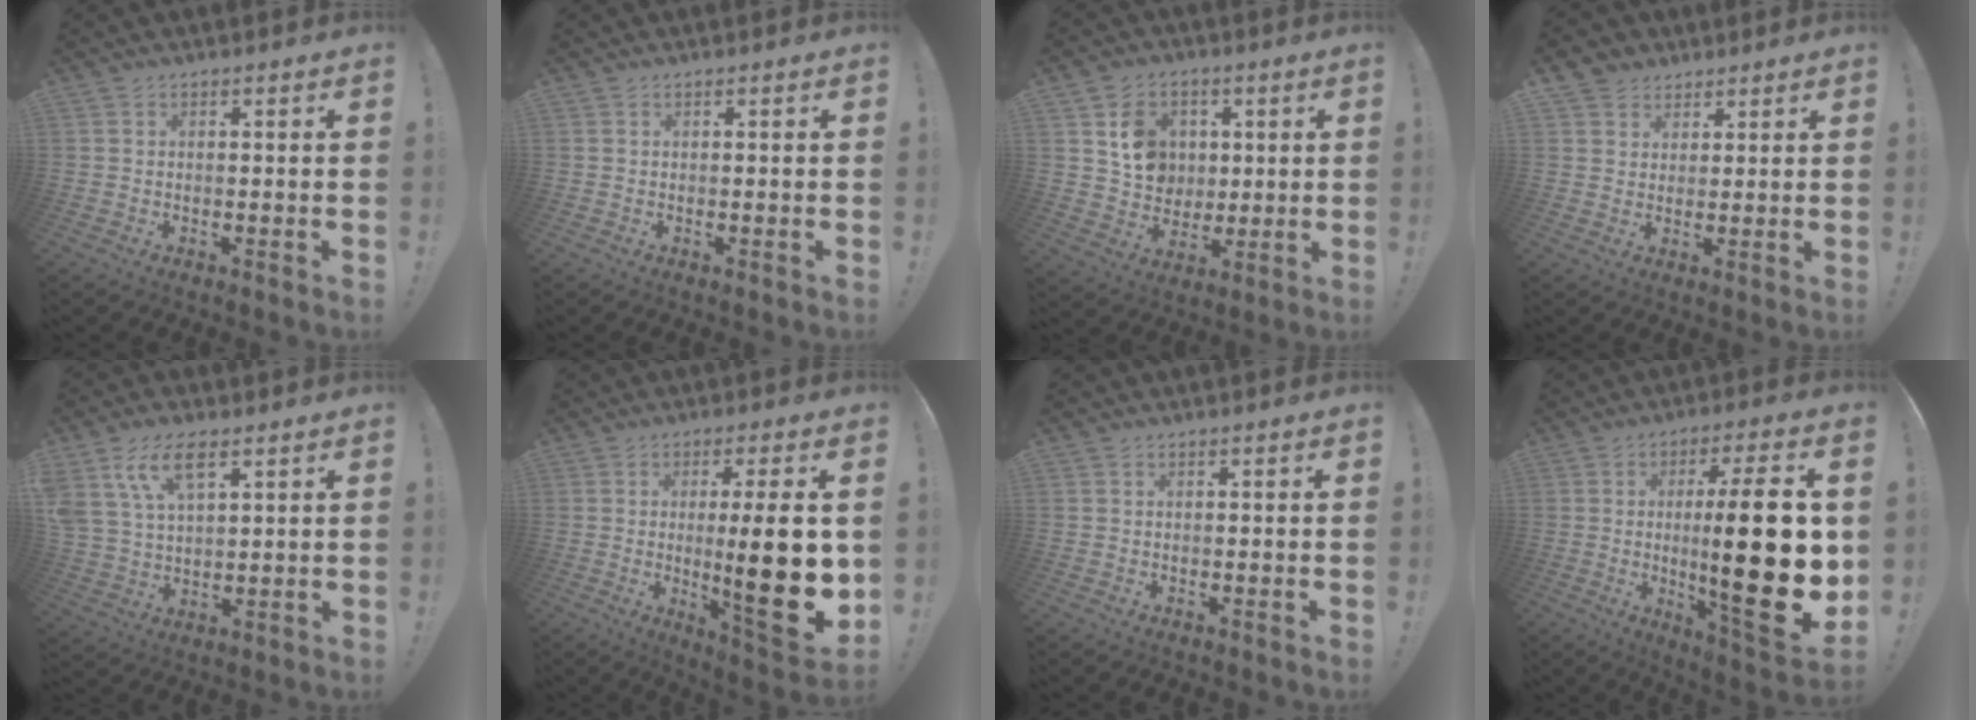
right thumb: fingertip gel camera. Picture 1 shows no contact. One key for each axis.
{"total": 0.0}
{"total": 10.8, "fx": 3.1, "fy": 9.7, "fz": 3.7, "tx": -0.050, "ty": -0.006, "tz": 0.070}
{"total": 5.1, "fx": 2.9, "fy": 4.1, "fz": 0.4, "tx": -0.004, "ty": -0.019, "tz": 0.057}
{"total": 11.3, "fx": 6.4, "fy": 5.5, "fz": 7.5, "tx": -0.150, "ty": -0.015, "tz": 0.122}
{"total": 18.2, "fx": -0.5, "fy": 2.8, "fz": 18.0, "tx": -0.255, "ty": -0.021, "tz": -0.005}
{"total": 0.0}
{"total": 25.6, "fx": -0.2, "fy": 4.9, "fz": 25.2, "tx": -0.419, "ty": -0.025, "tz": -0.005}